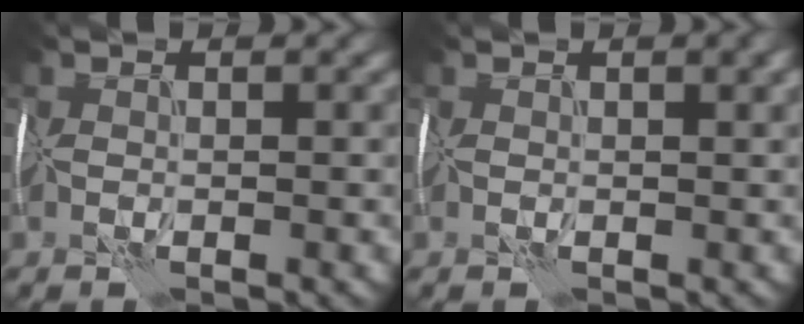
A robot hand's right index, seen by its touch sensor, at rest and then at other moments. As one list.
[{"total": 2.1, "force": [1.1, 0.6, 1.7], "torque": [-0.016, 0.005, 0.016]}]